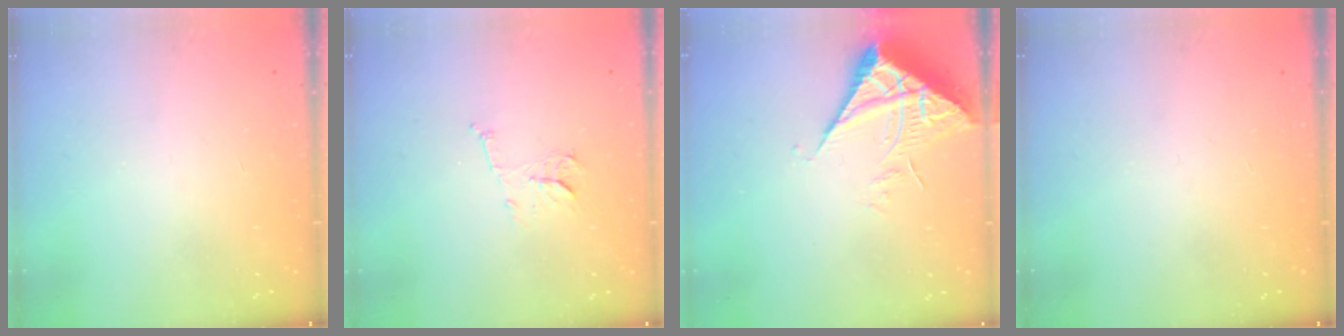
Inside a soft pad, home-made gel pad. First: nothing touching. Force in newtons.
{"total": 6.0, "press": 6.0, "slide": 0.5}
{"total": 8.0, "press": 8.0, "slide": 0.8}
{"total": 0.0}